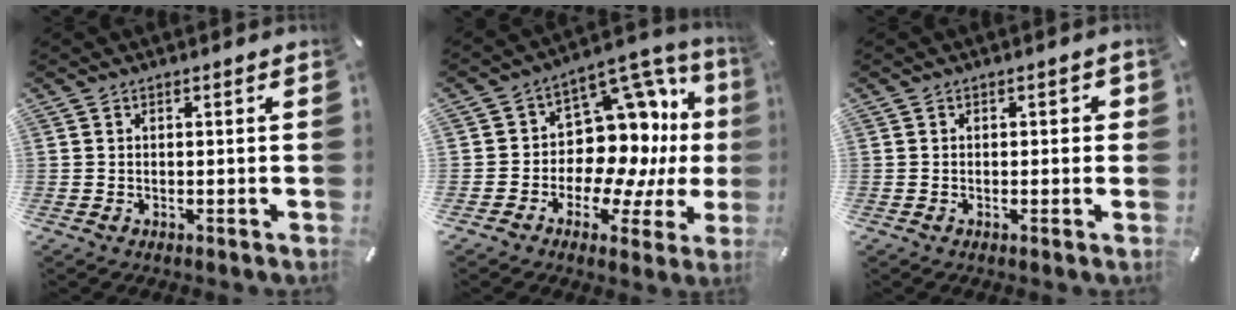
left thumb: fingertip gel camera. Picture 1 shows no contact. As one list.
[{"total": 16.1, "force": [3.0, 12.1, 10.1], "torque": [-0.135, -0.052, 0.063]}, {"total": 1.4, "force": [-0.3, 0.8, 1.0], "torque": [-0.020, 0.005, -0.008]}]